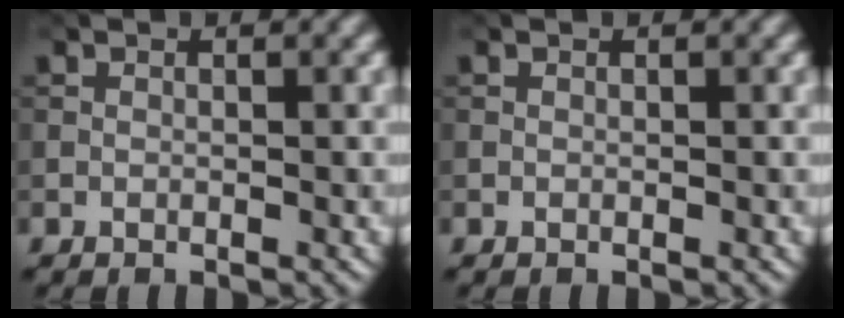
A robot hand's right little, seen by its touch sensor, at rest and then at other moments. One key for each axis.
{"total": 0.0}